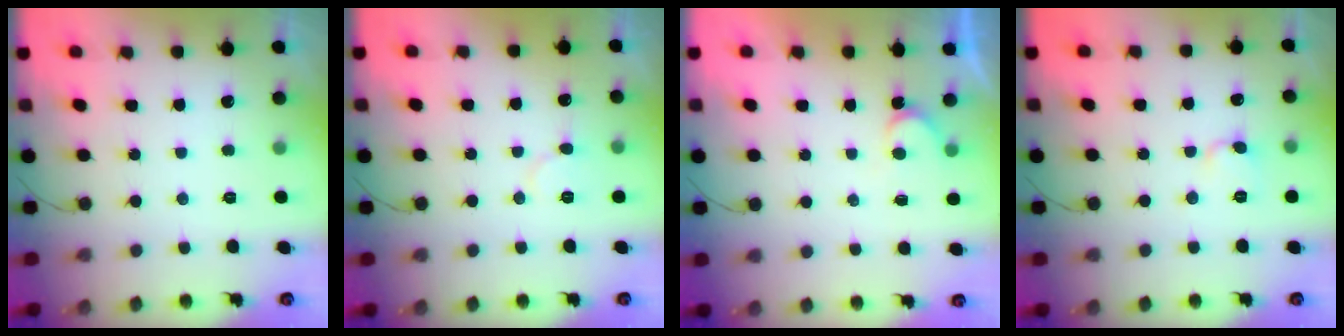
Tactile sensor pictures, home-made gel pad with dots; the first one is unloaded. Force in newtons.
{"total": 6.2, "press": 6.1, "slide": 0.6}
{"total": 3.5, "press": 3.5, "slide": 0.2}
{"total": 4.8, "press": 4.8, "slide": 0.3}